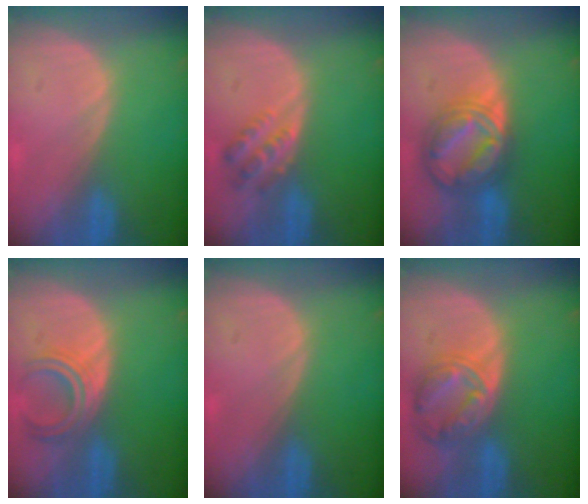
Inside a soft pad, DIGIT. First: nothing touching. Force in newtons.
{"total": 4.4, "press": 4.1, "slide": 1.7}
{"total": 8.6, "press": 8.5, "slide": 0.6}
{"total": 4.7, "press": 4.7, "slide": 0.4}
{"total": 0.0}
{"total": 8.2, "press": 7.1, "slide": 4.2}